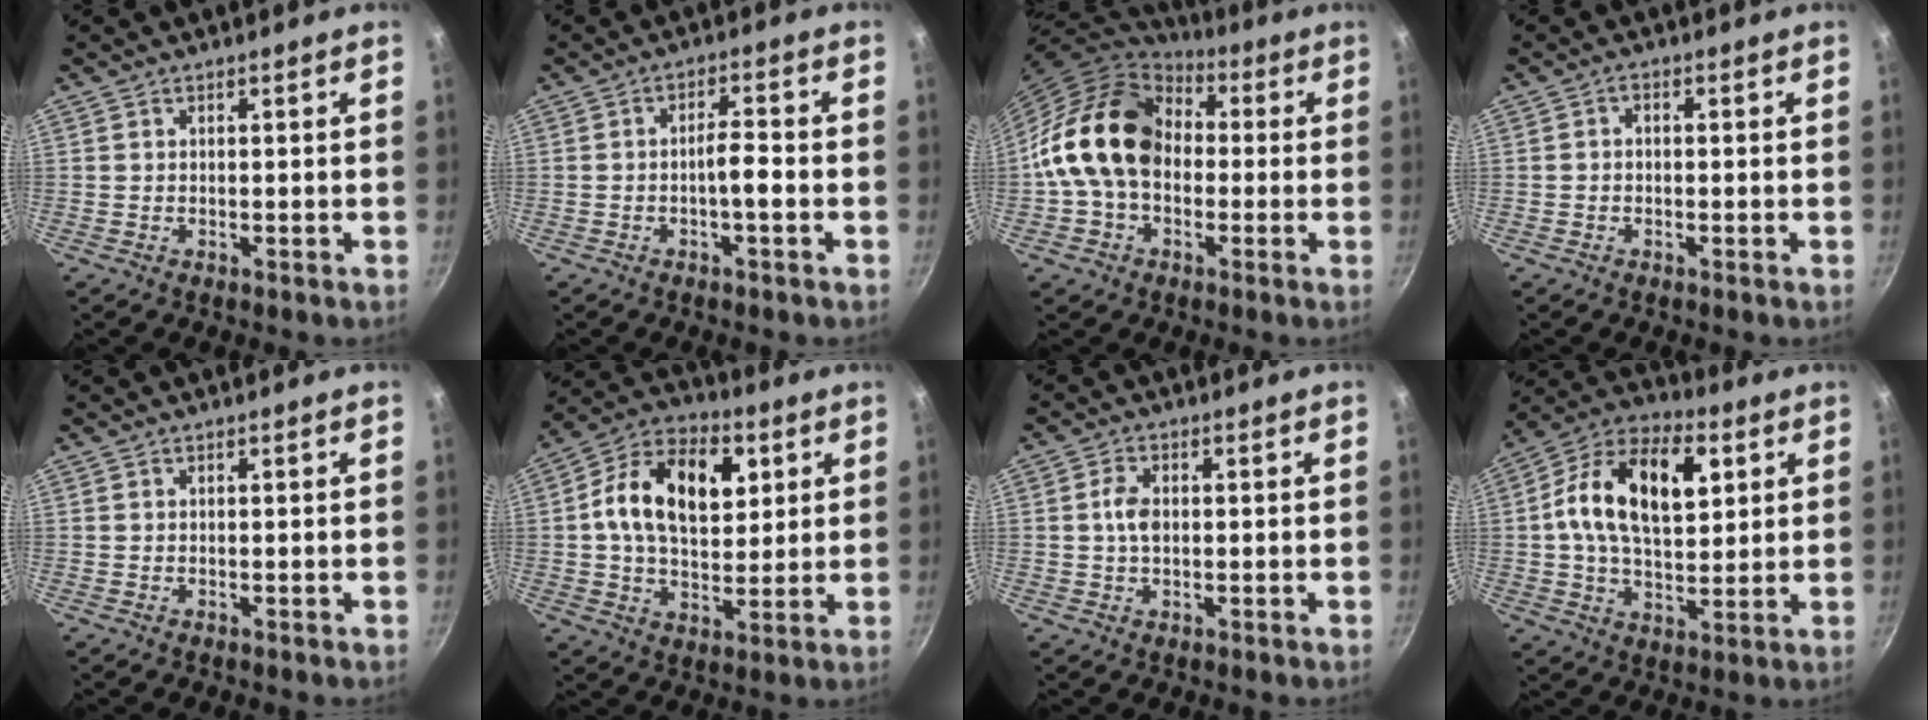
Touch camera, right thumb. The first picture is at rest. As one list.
[{"total": 4.0, "force": [-1.3, 0.7, 3.7], "torque": [-0.067, 0.018, -0.024]}, {"total": 18.3, "force": [0.1, 13.5, 12.3], "torque": [-0.194, 0.044, -0.013]}, {"total": 1.5, "force": [-0.3, 1.1, 1.0], "torque": [-0.018, 0.009, -0.006]}, {"total": 0.0}, {"total": 17.8, "force": [4.4, 11.5, 13.0], "torque": [-0.184, 0.004, 0.060]}, {"total": 3.9, "force": [0.2, 2.5, 3.0], "torque": [-0.051, 0.006, -0.001]}, {"total": 19.1, "force": [4.6, 11.2, 14.7], "torque": [-0.230, 0.007, 0.063]}]